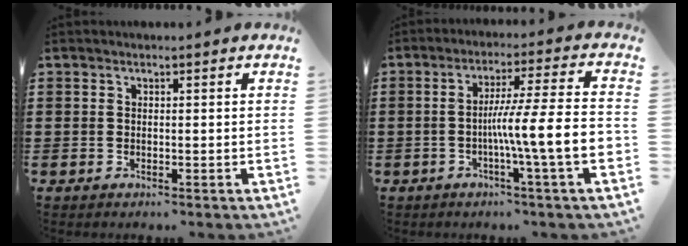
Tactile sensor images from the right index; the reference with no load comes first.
{"total": 10.4, "force": [-2.5, -0.1, 10.1], "torque": [-0.173, -0.006, -0.046]}